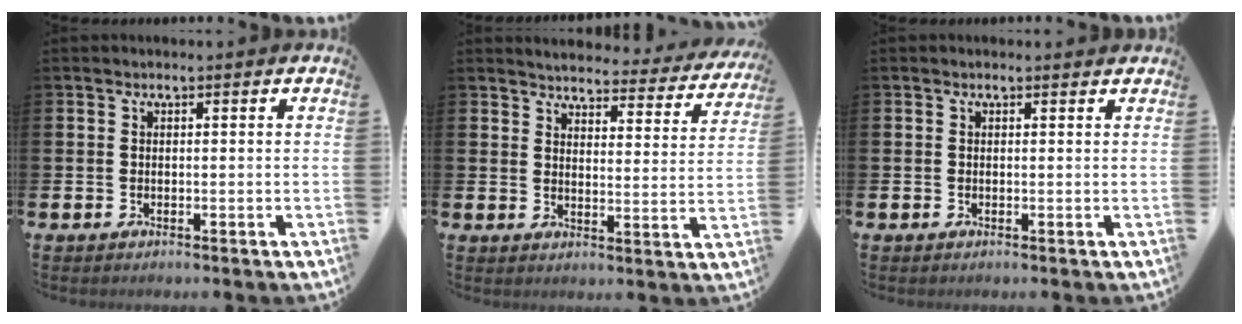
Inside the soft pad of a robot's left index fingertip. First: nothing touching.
{"total": 3.8, "force": [3.8, 0.7, 0.4], "torque": [-0.021, -0.034, 0.060]}
{"total": 0.0}